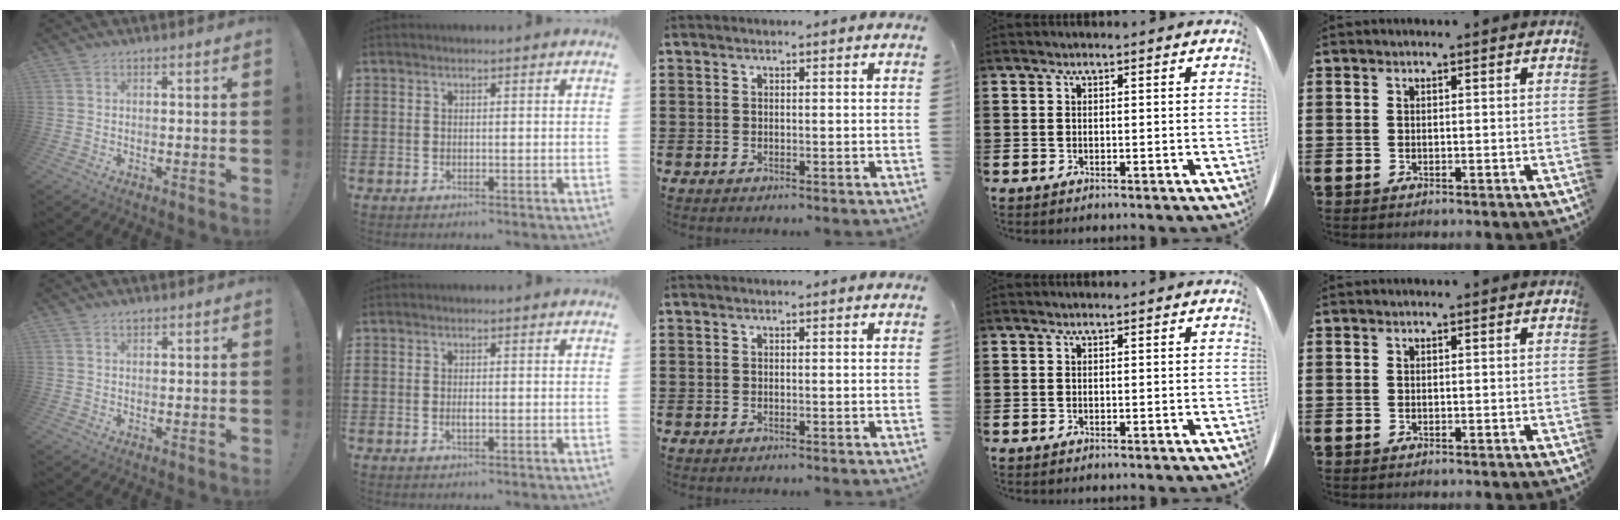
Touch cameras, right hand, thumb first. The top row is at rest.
{"thumb": {"total": 1.0, "force": [0.8, 0.4, 0.4], "torque": [-0.008, -0.001, 0.015]}, "index": {"total": 1.1, "force": [-0.2, 0.4, 1.0], "torque": [-0.020, -0.001, -0.003]}}